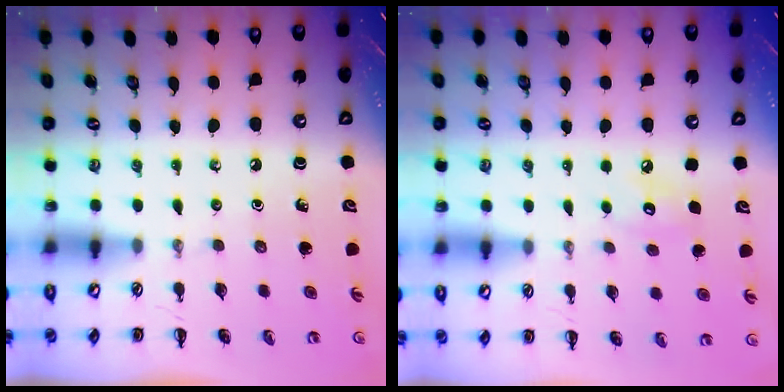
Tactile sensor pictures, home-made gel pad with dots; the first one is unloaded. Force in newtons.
{"total": 5.2, "press": 5.1, "slide": 1.3}